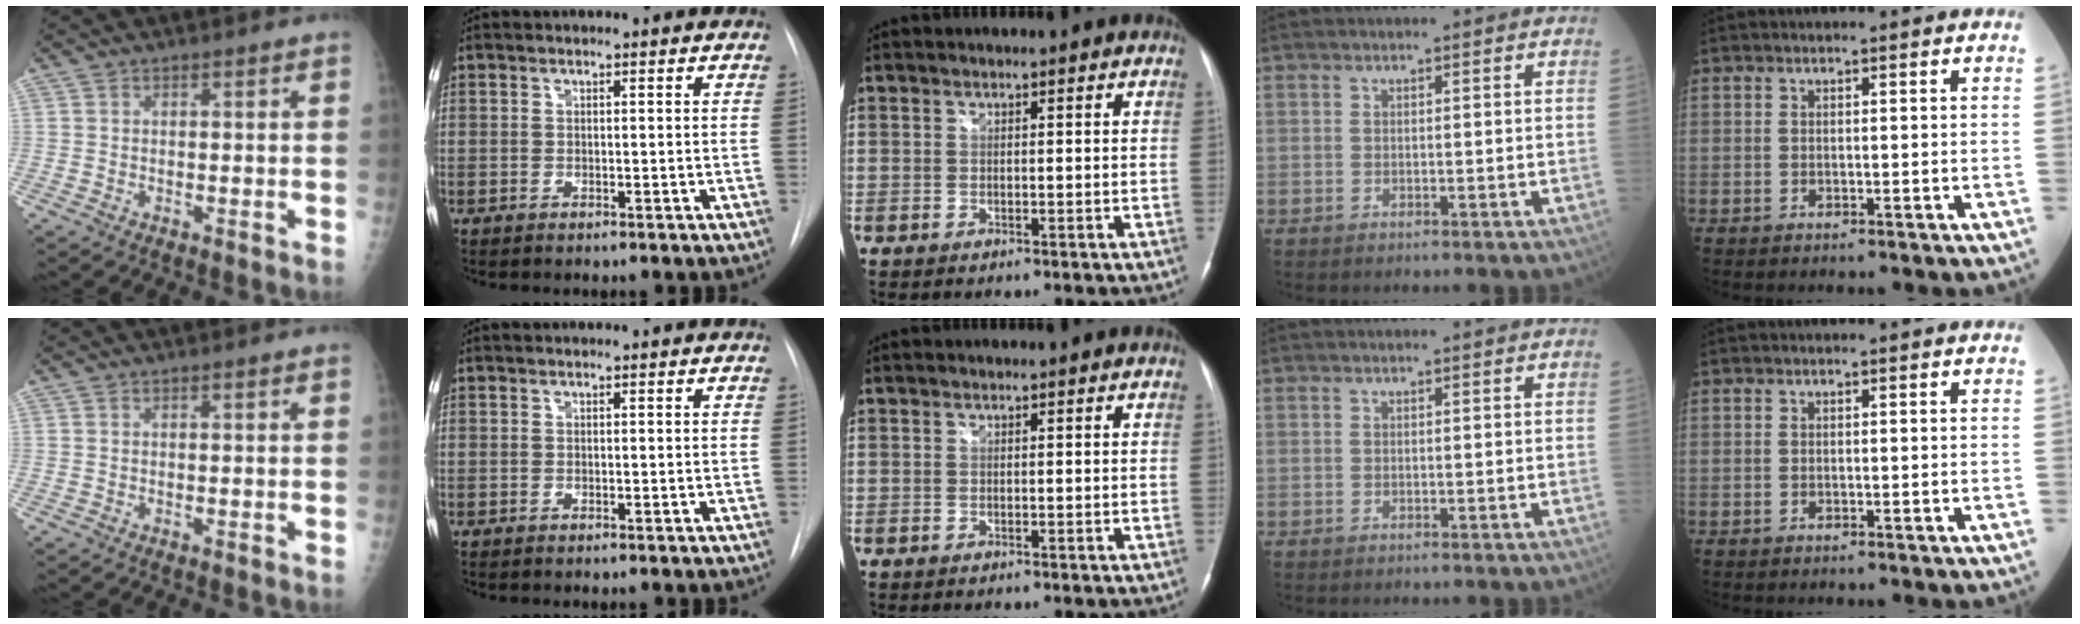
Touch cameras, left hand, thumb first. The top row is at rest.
{}